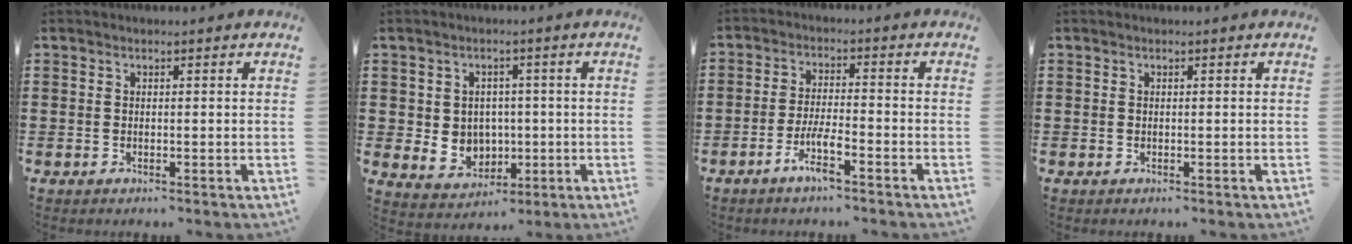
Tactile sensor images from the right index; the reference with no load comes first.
{"total": 4.4, "force": [0.5, 4.2, 1.5], "torque": [-0.032, -0.005, 0.007]}
{"total": 5.3, "force": [-3.2, 0.8, 4.1], "torque": [-0.094, -0.007, -0.065]}
{"total": 0.0}